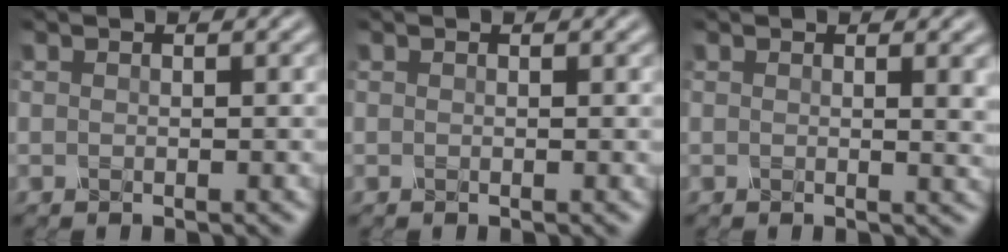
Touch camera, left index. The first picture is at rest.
{"total": 0.0}
{"total": 1.8, "force": [0.7, 0.4, 1.6], "torque": [-0.017, -0.005, 0.012]}